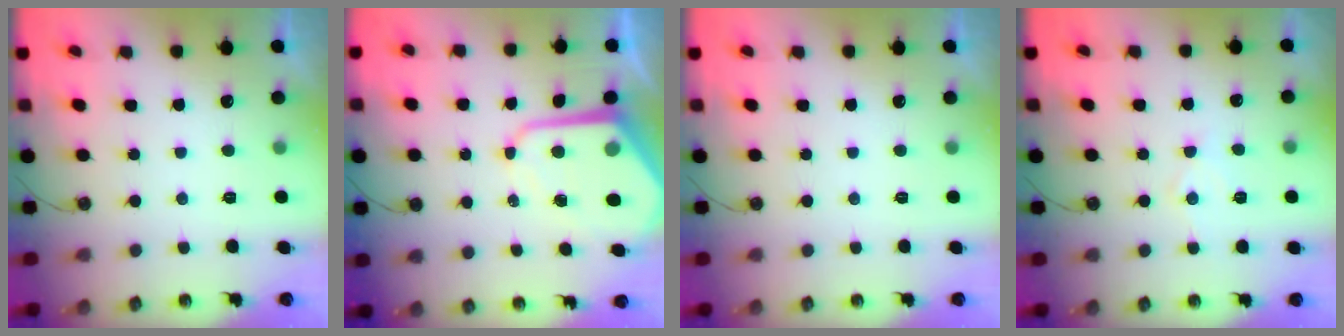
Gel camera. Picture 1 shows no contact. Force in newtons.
{"total": 11.0, "press": 11.0, "slide": 0.9}
{"total": 0.0}
{"total": 7.5, "press": 7.4, "slide": 0.5}